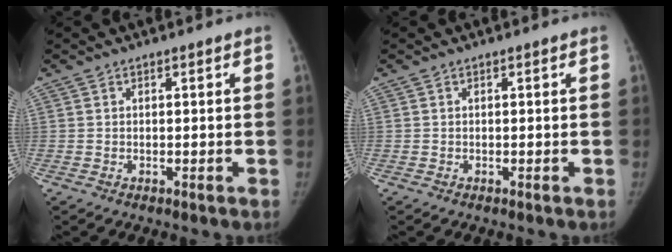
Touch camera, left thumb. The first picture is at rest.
{"total": 0.0}